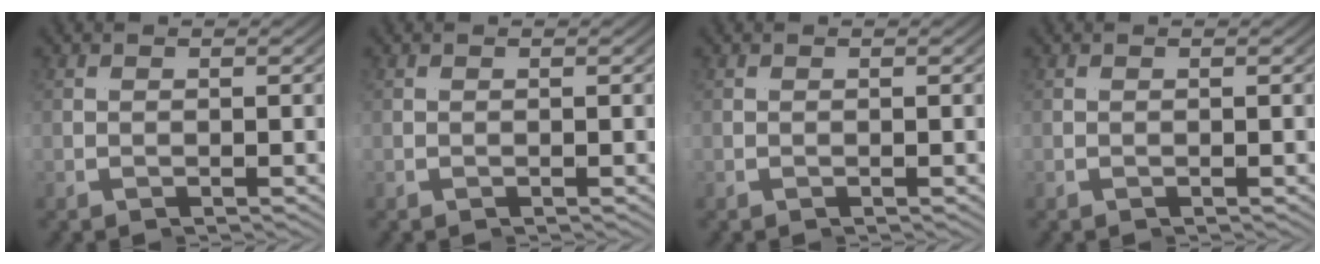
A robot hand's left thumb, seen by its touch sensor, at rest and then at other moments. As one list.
[{"total": 0.0}, {"total": 0.0}, {"total": 0.0}]